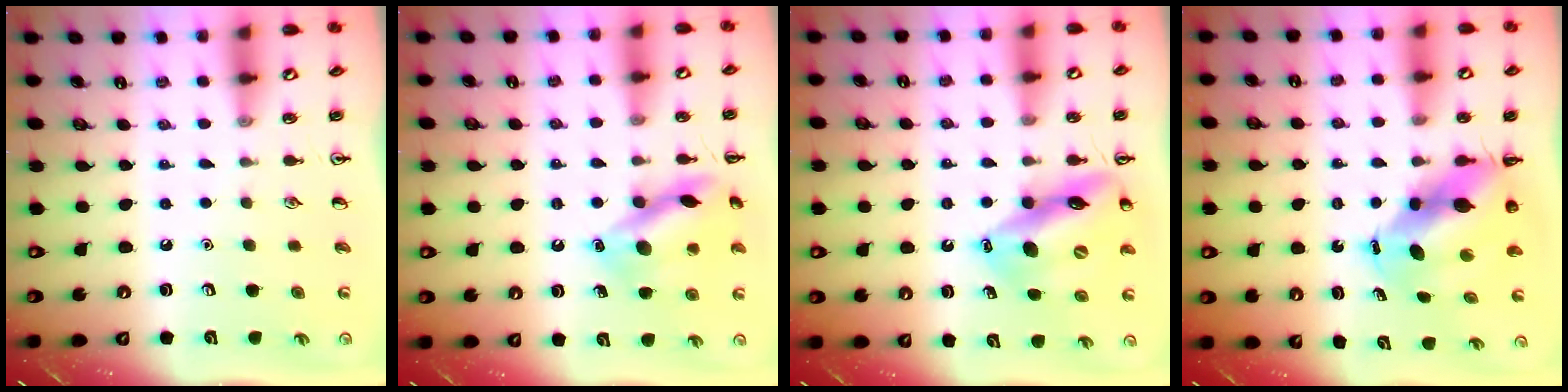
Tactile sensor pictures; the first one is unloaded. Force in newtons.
{"total": 13.5, "press": 13.4, "slide": 1.6}
{"total": 14.6, "press": 14.2, "slide": 3.6}
{"total": 9.1, "press": 8.8, "slide": 2.5}